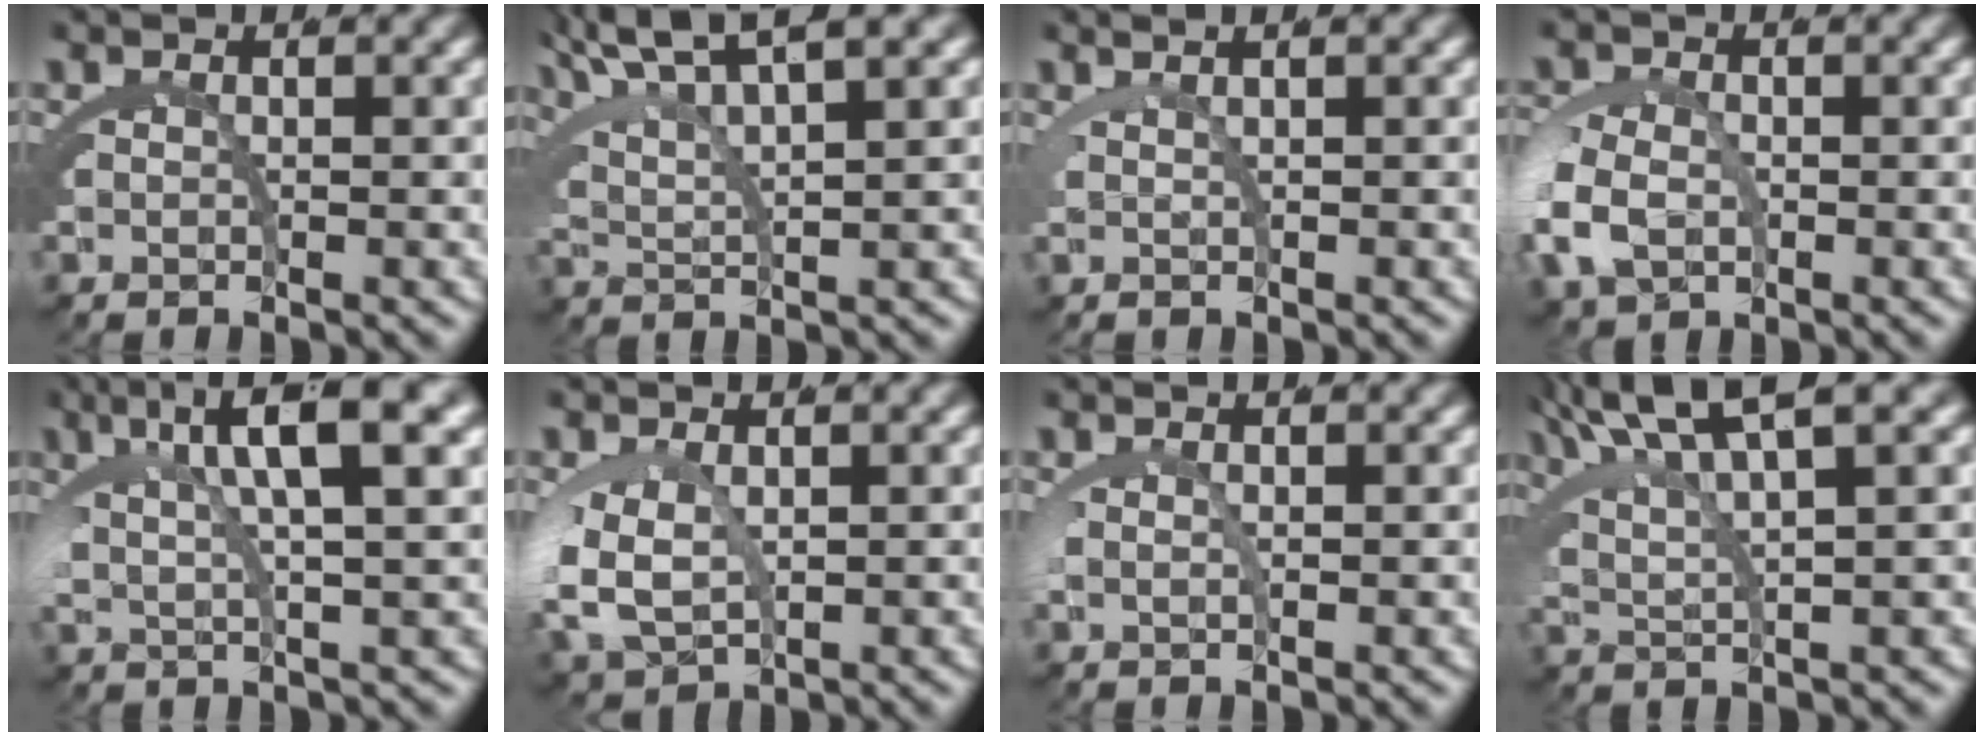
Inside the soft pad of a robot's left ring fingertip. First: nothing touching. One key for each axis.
{"total": 5.3, "fx": 4.4, "fy": 0.9, "fz": 2.8, "tx": -0.060, "ty": 0.016, "tz": 0.079}
{"total": 1.2, "fx": 0.9, "fy": 0.2, "fz": 0.8, "tx": -0.007, "ty": 0.014, "tz": 0.011}
{"total": 3.5, "fx": -0.3, "fy": 2.6, "fz": 2.3, "tx": -0.073, "ty": -0.007, "tz": 0.002}
{"total": 7.2, "fx": 3.8, "fy": 1.5, "fz": 6.0, "tx": -0.103, "ty": 0.019, "tz": 0.060}
{"total": 5.2, "fx": 0.4, "fy": 3.9, "fz": 3.3, "tx": -0.100, "ty": -0.013, "tz": 0.022}
{"total": 1.0, "fx": 0.3, "fy": 0.6, "fz": 0.8, "tx": -0.034, "ty": -0.002, "tz": 0.006}
{"total": 7.0, "fx": 5.2, "fy": 1.6, "fz": 4.4, "tx": -0.083, "ty": 0.023, "tz": 0.086}